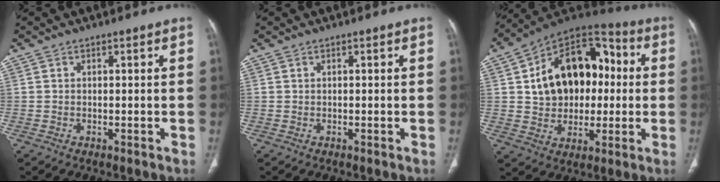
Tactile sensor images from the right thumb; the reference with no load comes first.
{"total": 0.0}
{"total": 21.3, "force": [2.5, 14.9, 15.1], "torque": [-0.198, 0.031, 0.043]}